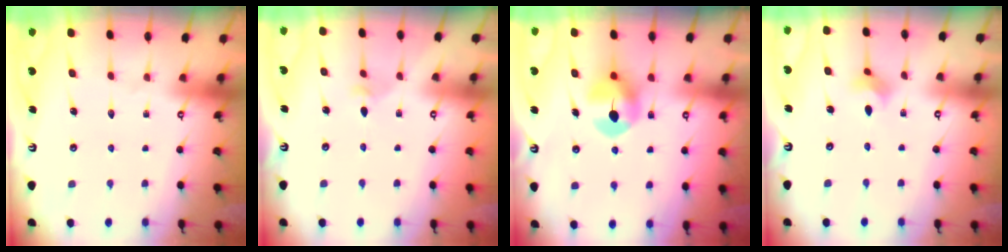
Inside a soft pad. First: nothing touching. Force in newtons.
{"total": 2.6, "press": 2.5, "slide": 0.7}
{"total": 8.4, "press": 8.3, "slide": 1.2}
{"total": 2.6, "press": 2.5, "slide": 0.6}